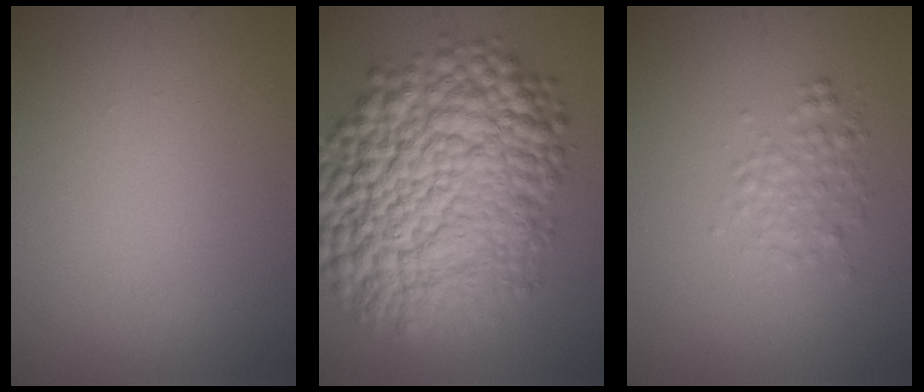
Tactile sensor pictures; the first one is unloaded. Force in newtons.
{"total": 17.5, "press": 17.5, "slide": 0.6}
{"total": 2.0, "press": 2.0, "slide": 0.1}